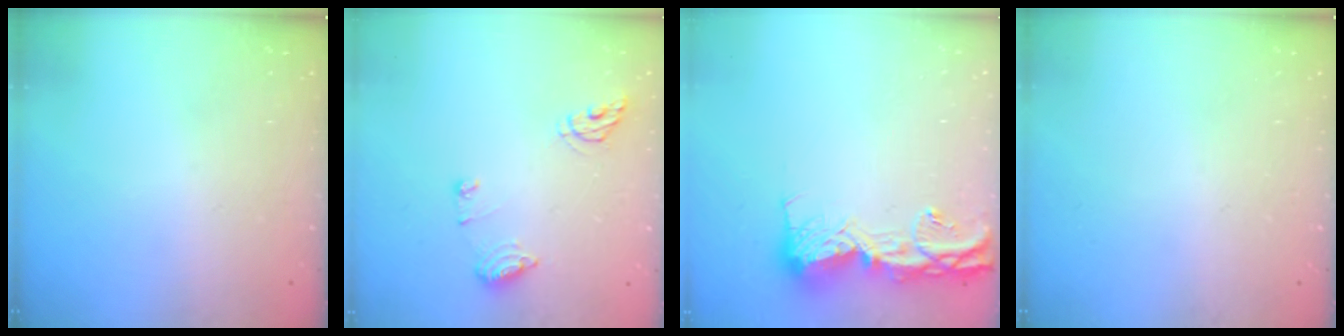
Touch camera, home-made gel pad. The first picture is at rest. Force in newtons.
{"total": 8.9, "press": 8.8, "slide": 1.1}
{"total": 14.4, "press": 14.3, "slide": 1.5}
{"total": 0.0}